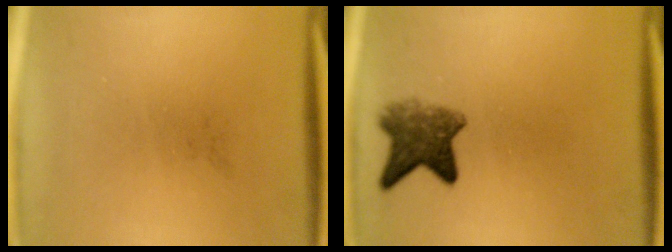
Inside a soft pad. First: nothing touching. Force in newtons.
{"total": 5.7}